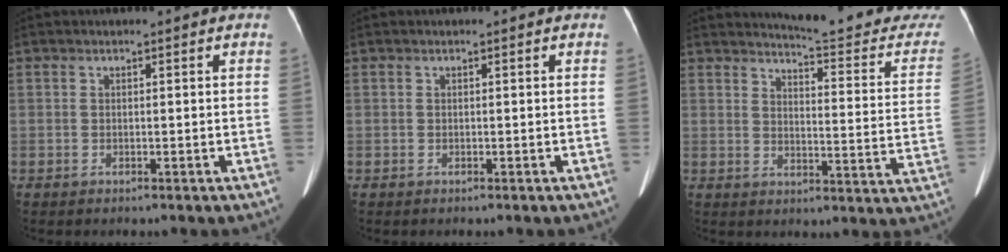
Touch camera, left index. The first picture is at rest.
{"total": 0.0}
{"total": 19.0, "force": [18.4, 0.7, 4.5], "torque": [-0.054, -0.119, 0.201]}